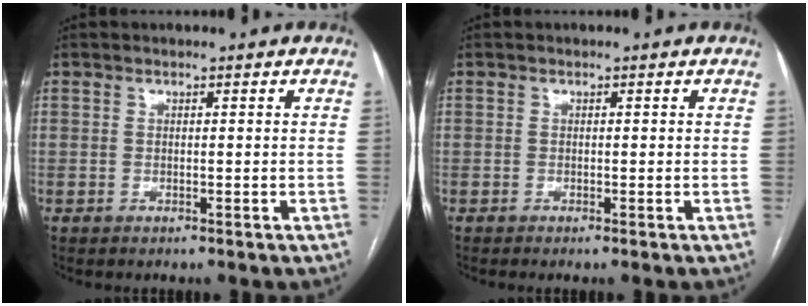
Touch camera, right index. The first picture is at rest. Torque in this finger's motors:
{"motor_torque": [0.11, 0.13, -0.08, 0.01]}